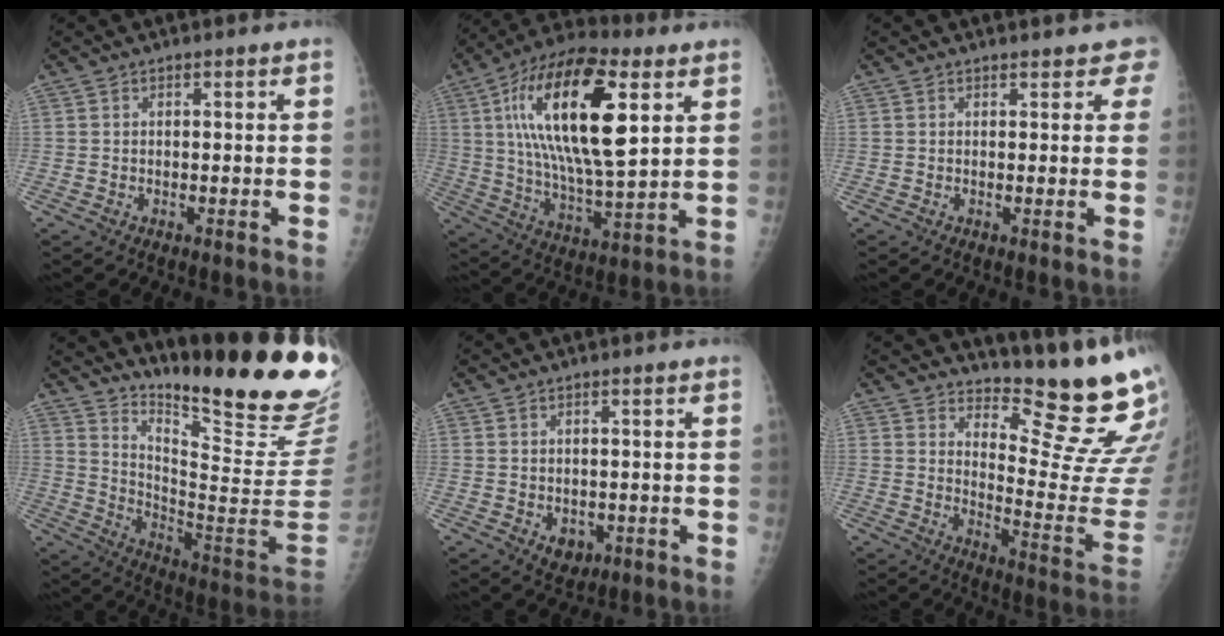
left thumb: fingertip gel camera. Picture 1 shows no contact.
{"total": 24.0, "force": [7.6, 8.7, 21.0], "torque": [-0.384, -0.016, 0.124]}
{"total": 2.8, "force": [2.3, 1.4, 0.8], "torque": [0.023, -0.006, 0.011]}
{"total": 27.2, "force": [21.2, 2.8, 16.9], "torque": [-0.235, -0.175, 0.304]}
{"total": 3.7, "force": [-1.0, 2.9, 2.1], "torque": [-0.014, -0.002, -0.002]}
{"total": 16.8, "force": [14.1, 2.1, 8.9], "torque": [-0.096, -0.174, 0.188]}